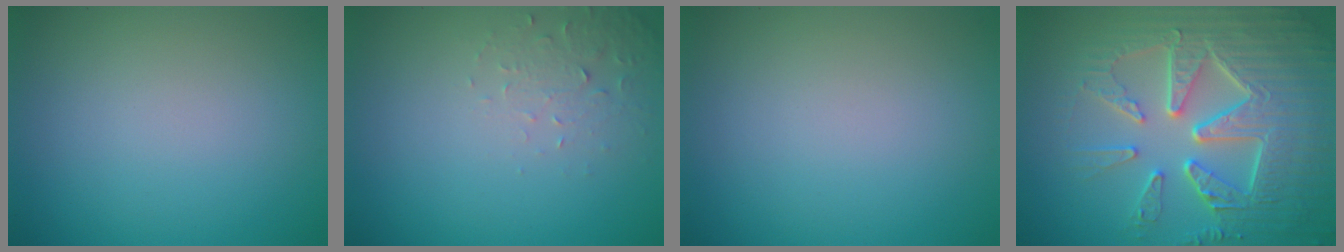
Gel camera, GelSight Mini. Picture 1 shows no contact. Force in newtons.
{"total": 1.9, "press": 1.8, "slide": 0.4}
{"total": 0.0}
{"total": 9.5, "press": 6.6, "slide": 6.9}